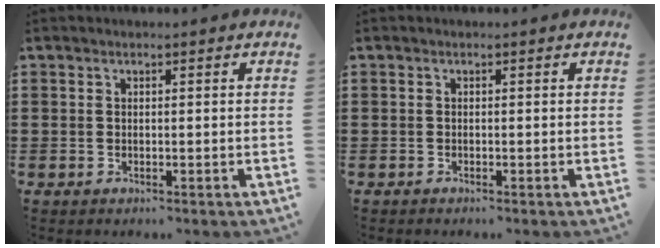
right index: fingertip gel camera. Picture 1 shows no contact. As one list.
[{"total": 0.0}]